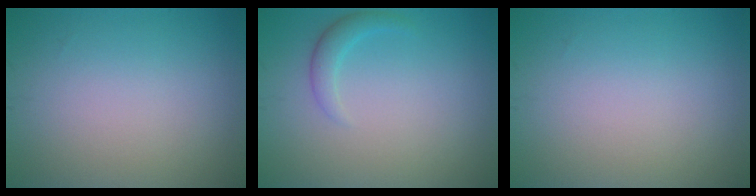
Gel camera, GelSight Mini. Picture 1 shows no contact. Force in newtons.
{"total": 1.5, "press": 1.5, "slide": 0.2}
{"total": 0.0}